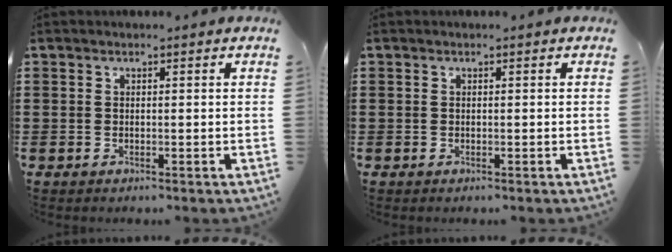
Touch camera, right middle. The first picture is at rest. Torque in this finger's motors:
{"motor_torque": [-0.04, -0.05, 0.00, -0.01]}